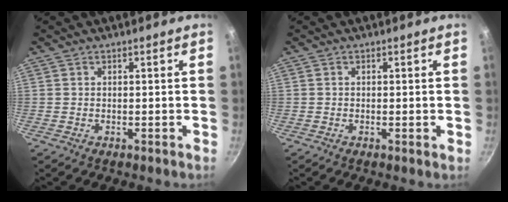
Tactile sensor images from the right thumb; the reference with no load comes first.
{"total": 0.6, "force": [-0.1, 0.0, 0.6], "torque": [-0.009, -0.002, -0.005]}